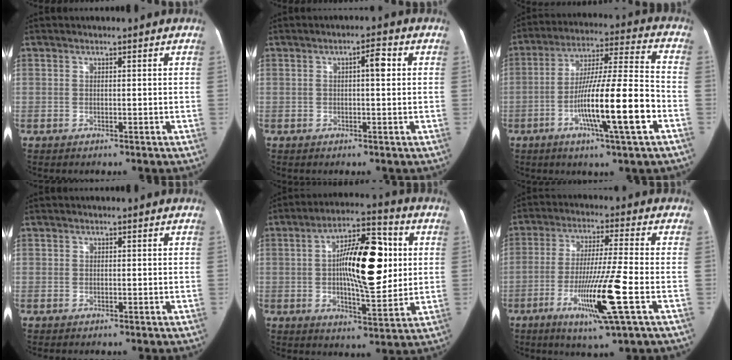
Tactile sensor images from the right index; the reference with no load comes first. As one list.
[{"total": 3.0, "force": [0.6, 0.7, 2.9], "torque": [-0.043, 0.011, 0.005]}, {"total": 16.2, "force": [-5.7, 0.3, 15.2], "torque": [-0.263, -0.003, -0.096]}, {"total": 0.0}, {"total": 15.8, "force": [1.9, 4.9, 14.9], "torque": [-0.237, 0.024, 0.028]}, {"total": 12.6, "force": [-4.5, -0.8, 11.7], "torque": [-0.217, -0.025, -0.086]}]